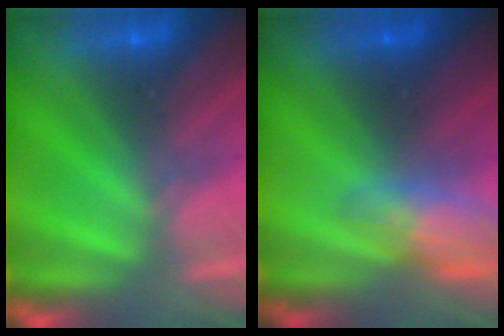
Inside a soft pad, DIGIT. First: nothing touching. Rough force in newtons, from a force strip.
{"total": 2.7}